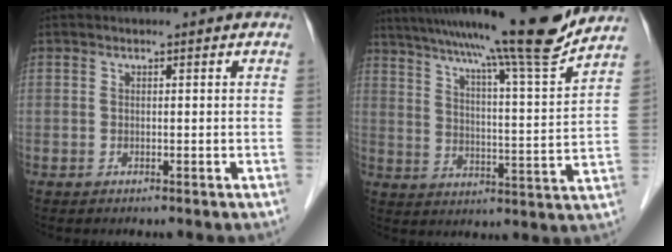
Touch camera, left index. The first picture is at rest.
{"total": 19.5, "force": [16.6, -1.7, 10.0], "torque": [-0.163, -0.022, 0.240]}